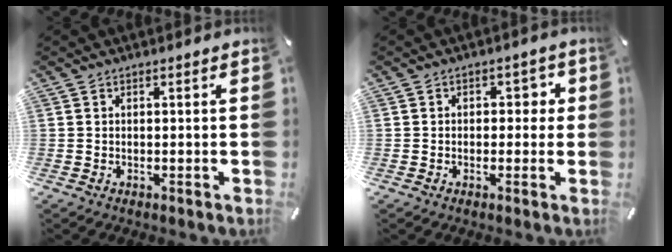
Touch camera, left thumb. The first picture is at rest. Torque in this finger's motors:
{"motor_torque": [-0.02, 0.14, -0.02, -0.07, 0.05]}